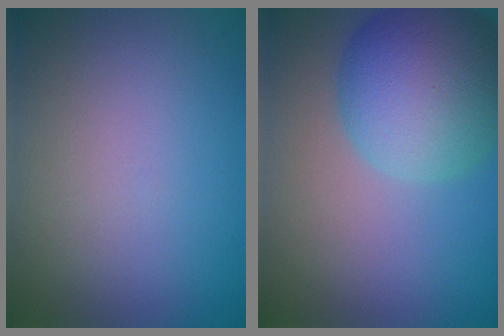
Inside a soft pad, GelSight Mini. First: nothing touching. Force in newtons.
{"total": 9.5, "press": 9.5, "slide": 0.4}